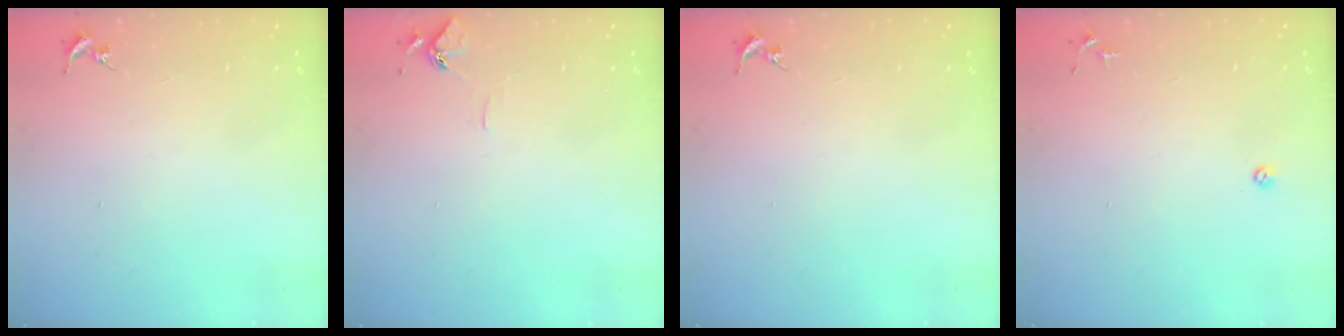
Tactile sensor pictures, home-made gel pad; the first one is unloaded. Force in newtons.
{"total": 6.7, "press": 6.6, "slide": 0.8}
{"total": 0.0}
{"total": 3.2, "press": 3.1, "slide": 0.8}